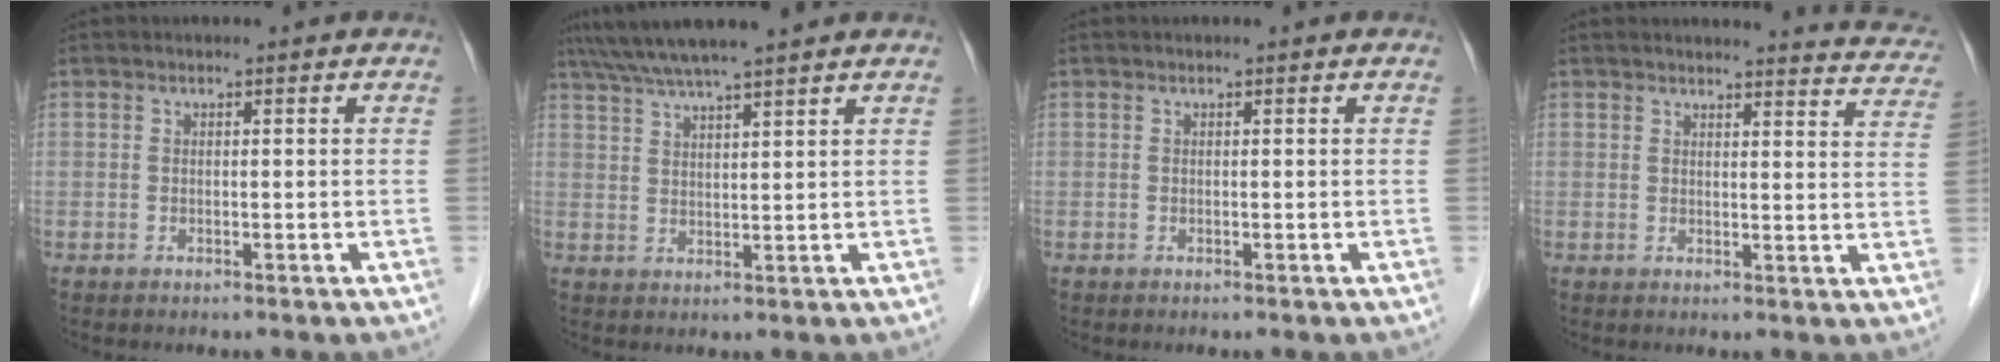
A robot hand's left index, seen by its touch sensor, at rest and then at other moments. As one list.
[{"total": 8.8, "force": [7.5, -0.3, 4.6], "torque": [-0.081, 0.030, 0.117]}, {"total": 0.0}, {"total": 11.6, "force": [11.4, 1.2, 2.0], "torque": [0.004, -0.053, 0.095]}]